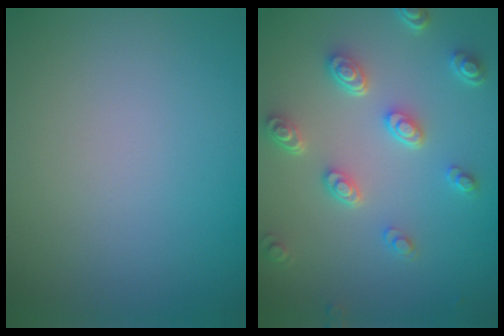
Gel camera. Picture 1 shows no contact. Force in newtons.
{"total": 4.5, "press": 3.4, "slide": 3.0}